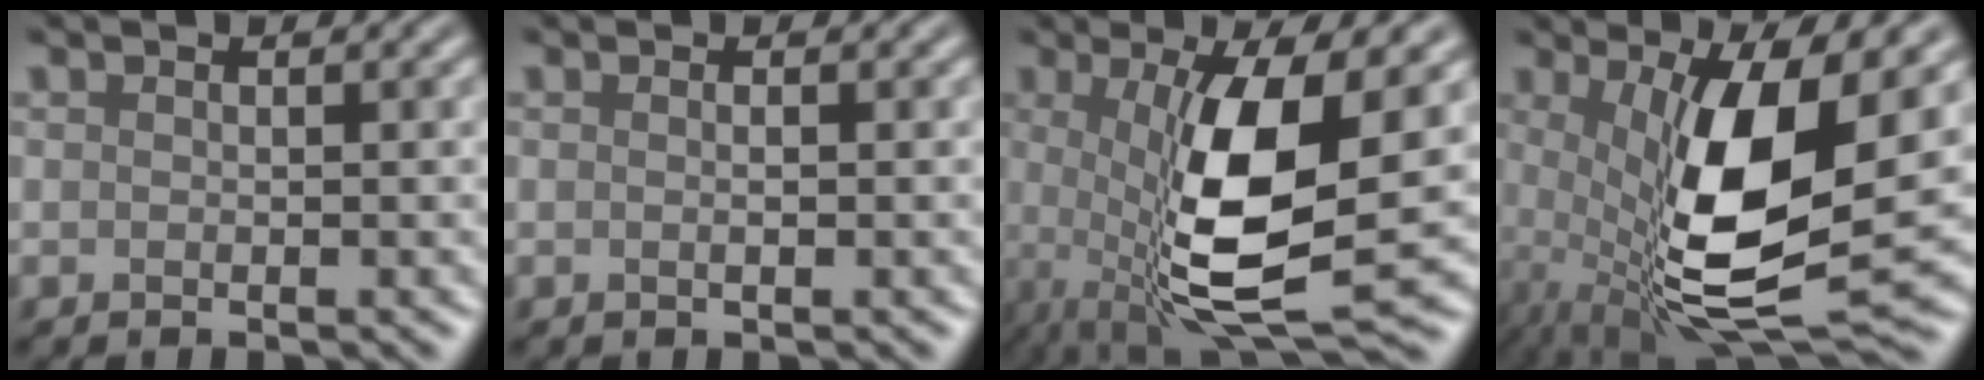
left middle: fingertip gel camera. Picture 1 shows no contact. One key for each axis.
{"total": 0.8, "fx": -0.1, "fy": 0.3, "fz": 0.7, "tx": -0.008, "ty": -0.003, "tz": -0.007}
{"total": 10.3, "fx": -0.2, "fy": 3.0, "fz": 9.9, "tx": -0.178, "ty": -0.016, "tz": 0.002}
{"total": 11.3, "fx": 0.2, "fy": 3.4, "fz": 10.7, "tx": -0.197, "ty": -0.021, "tz": 0.010}